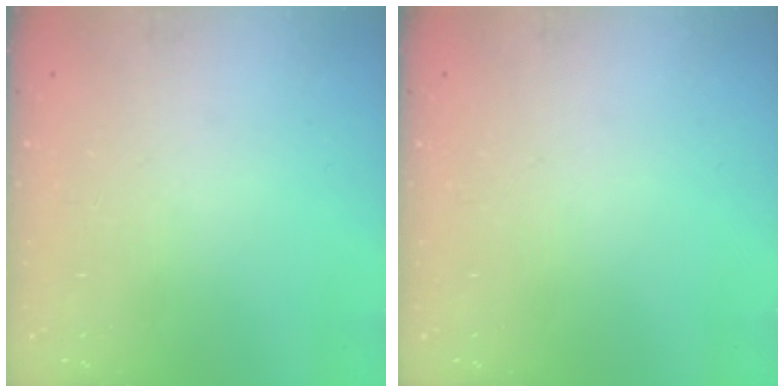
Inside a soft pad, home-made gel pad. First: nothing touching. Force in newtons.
{"total": 0.0}